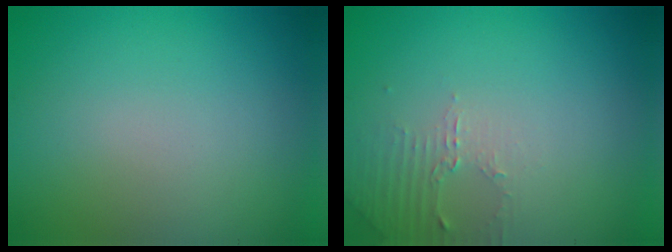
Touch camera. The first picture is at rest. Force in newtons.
{"total": 1.8, "press": 1.7, "slide": 0.5}